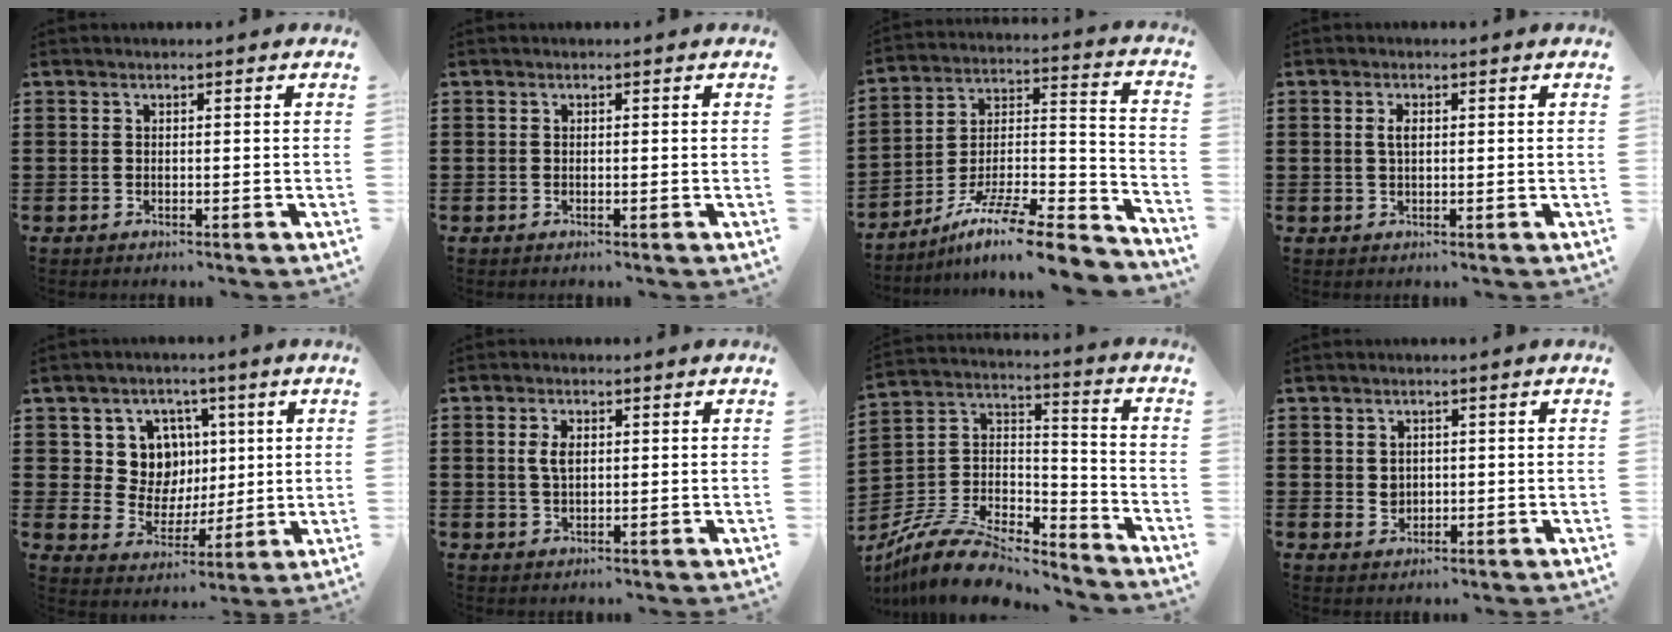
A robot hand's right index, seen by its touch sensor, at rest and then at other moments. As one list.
[{"total": 0.0}, {"total": 11.6, "force": [-9.1, 1.8, 7.0], "torque": [-0.115, 0.017, -0.172]}, {"total": 2.0, "force": [0.3, 0.8, 1.8], "torque": [-0.037, 0.006, 0.004]}, {"total": 9.0, "force": [2.7, 8.1, 3.1], "torque": [-0.078, 0.000, 0.052]}, {"total": 3.0, "force": [0.6, 1.5, 2.5], "torque": [-0.054, 0.008, 0.009]}, {"total": 10.2, "force": [-8.8, 3.0, 4.2], "torque": [-0.094, 0.012, -0.174]}, {"total": 1.8, "force": [0.4, 1.6, 0.7], "torque": [-0.018, 0.009, 0.005]}]